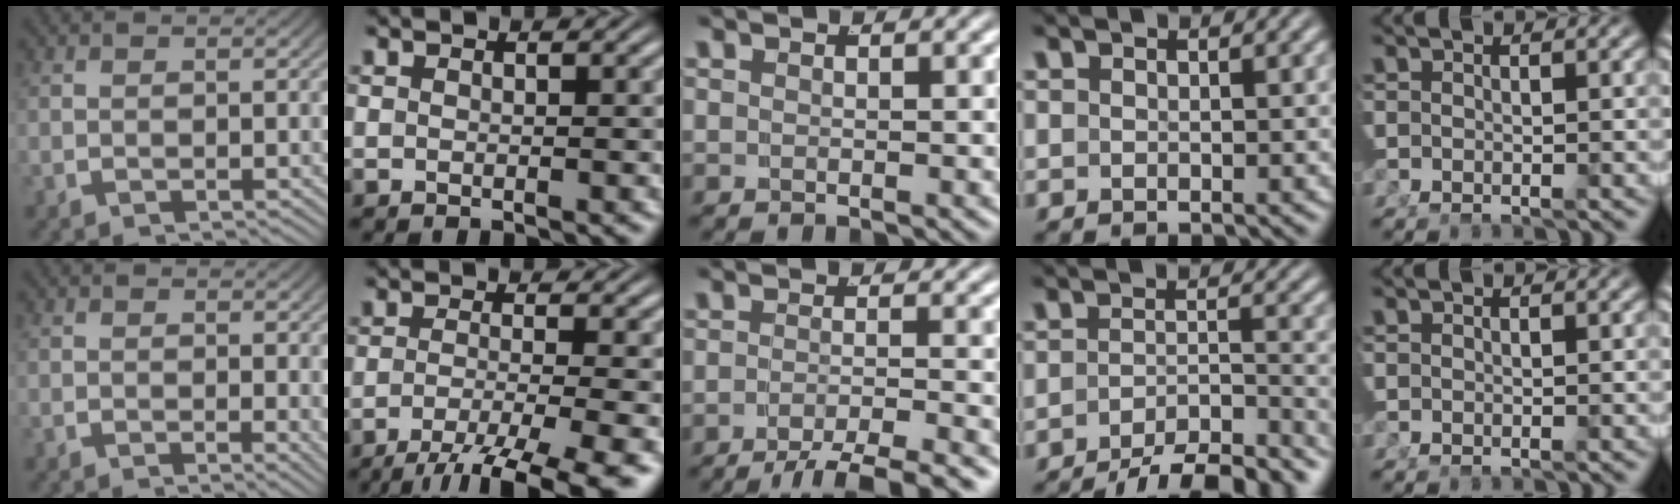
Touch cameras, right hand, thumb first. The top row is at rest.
{"thumb": {"total": 1.1, "force": [0.3, 0.3, 1.0], "torque": [-0.008, -0.004, 0.003]}, "index": {"total": 7.9, "force": [-5.1, 2.2, 5.6], "torque": [-0.086, -0.033, -0.064]}, "middle": {"total": 7.3, "force": [-5.9, 1.9, 3.8], "torque": [-0.046, -0.005, -0.093]}, "ring": {"total": 8.0, "force": [-6.7, 2.6, 3.6], "torque": [-0.041, -0.021, -0.098]}}